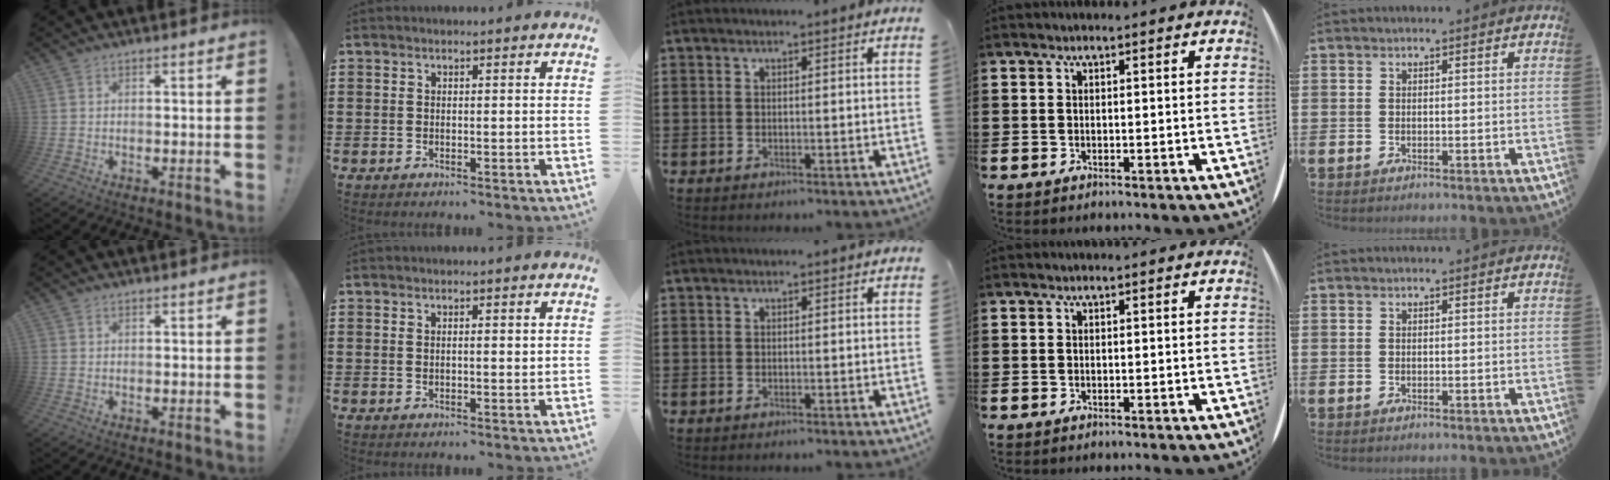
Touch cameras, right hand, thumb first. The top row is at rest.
{"thumb": {"total": 0.8, "force": [0.5, 0.6, 0.0], "torque": [0.005, -0.001, 0.009]}, "index": {"total": 1.3, "force": [0.4, 0.4, 1.1], "torque": [-0.023, 0.004, 0.005]}}